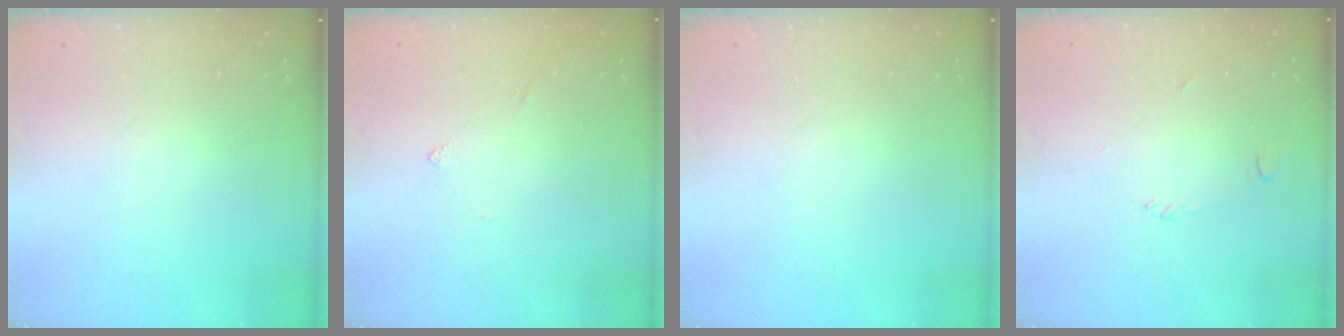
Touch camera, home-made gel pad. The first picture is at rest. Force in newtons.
{"total": 2.6, "press": 2.6, "slide": 0.5}
{"total": 0.0}
{"total": 3.6, "press": 3.6, "slide": 0.1}